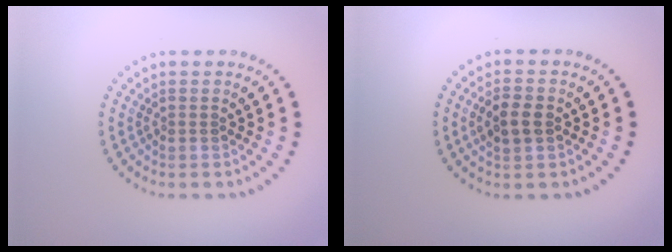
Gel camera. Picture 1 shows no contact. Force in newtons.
{"total": 2.5, "press": 2.5, "slide": 0.3}